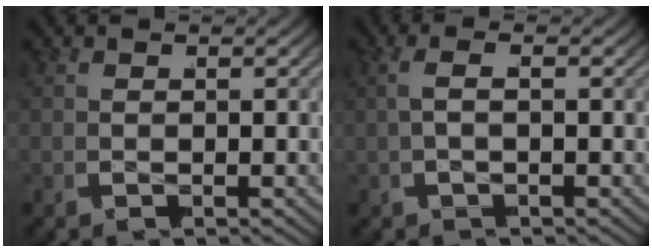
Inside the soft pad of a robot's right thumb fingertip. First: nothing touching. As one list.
[{"total": 1.5, "force": [-0.1, 0.1, 1.5], "torque": [-0.027, 0.019, -0.010]}]